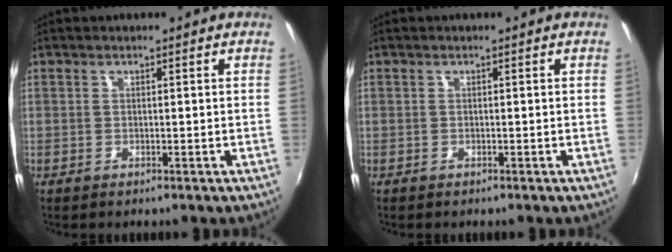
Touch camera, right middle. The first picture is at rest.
{"total": 0.0}